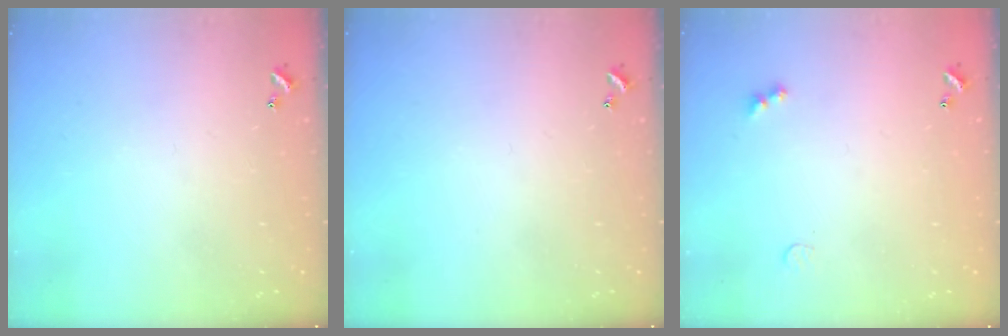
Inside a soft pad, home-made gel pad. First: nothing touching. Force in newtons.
{"total": 0.0}
{"total": 4.7, "press": 4.7, "slide": 0.6}